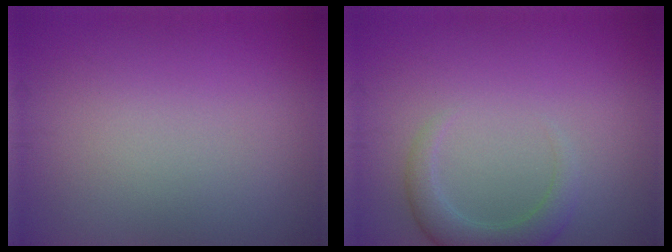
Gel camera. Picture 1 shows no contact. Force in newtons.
{"total": 2.8, "press": 2.8, "slide": 0.4}